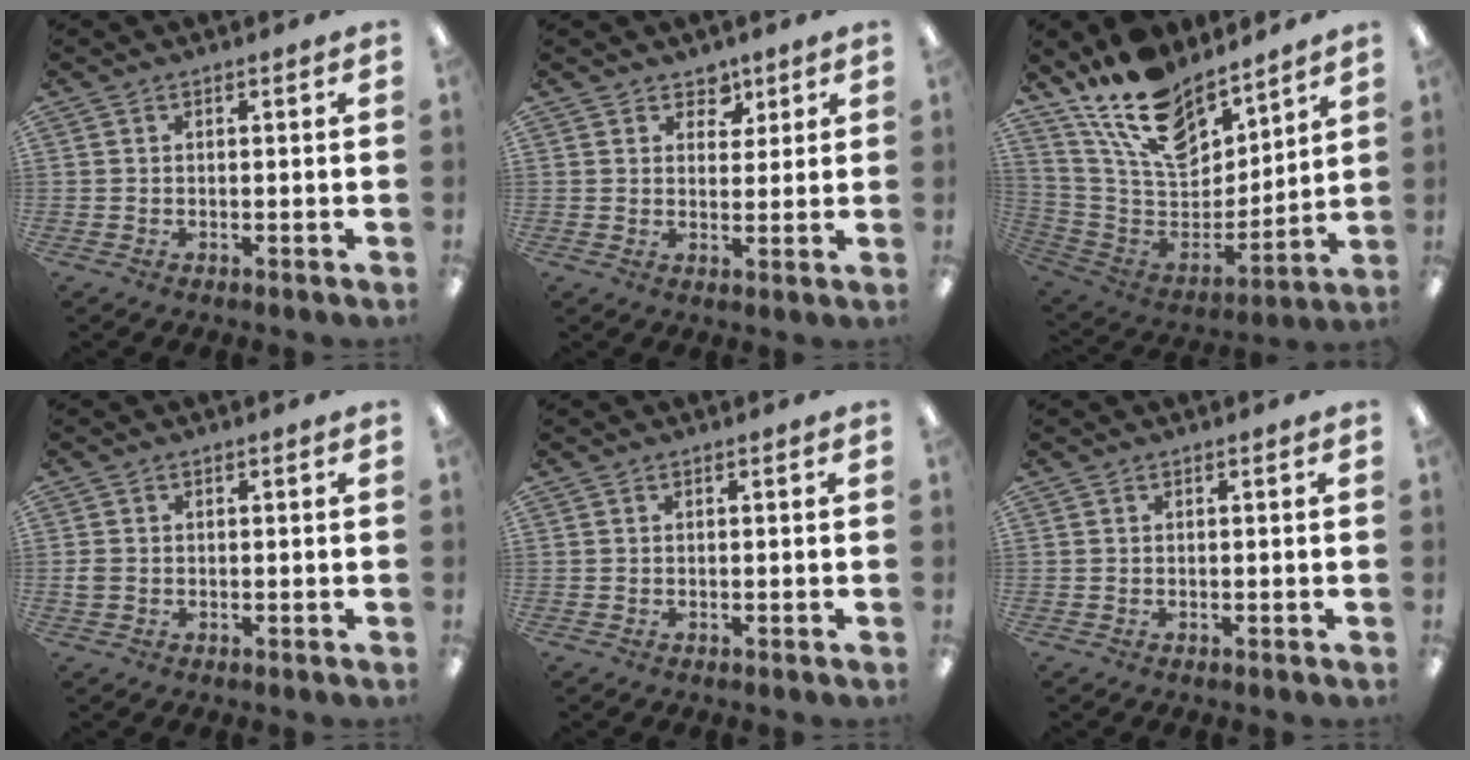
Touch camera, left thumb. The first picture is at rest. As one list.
[{"total": 4.6, "force": [3.1, 3.3, 0.9], "torque": [0.001, -0.017, 0.053]}, {"total": 19.1, "force": [14.1, 9.3, 8.9], "torque": [-0.177, -0.084, 0.258]}, {"total": 1.7, "force": [-0.3, 1.4, 0.8], "torque": [-0.013, 0.004, -0.006]}, {"total": 0.0}, {"total": 0.0}]